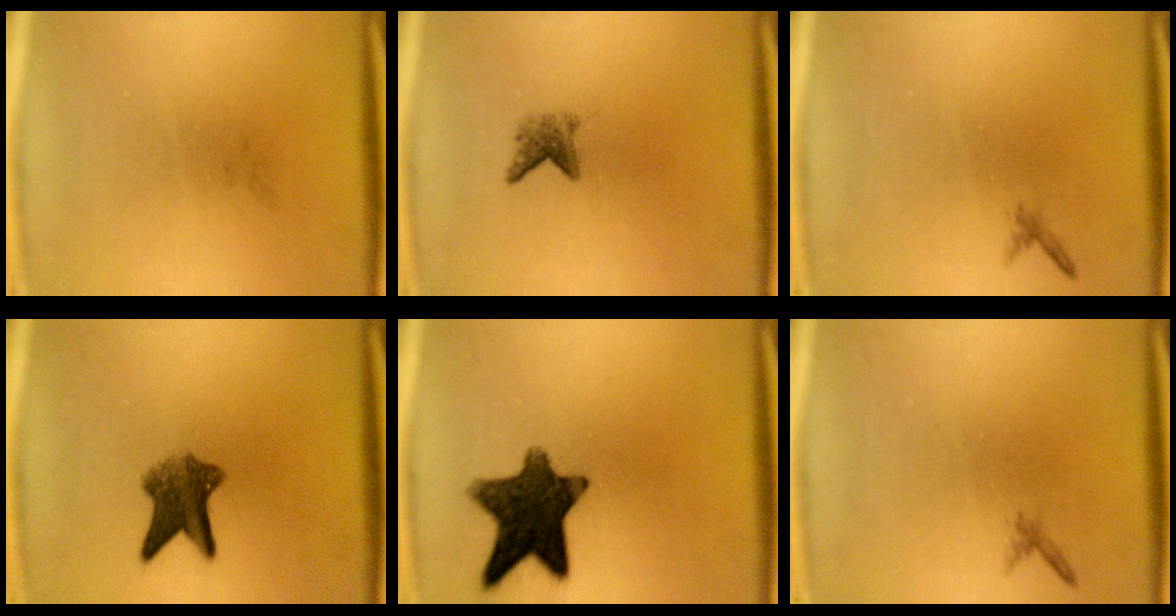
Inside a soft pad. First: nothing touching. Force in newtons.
{"total": 2.1}
{"total": 0.6}
{"total": 6.5}
{"total": 12.3}
{"total": 0.6}